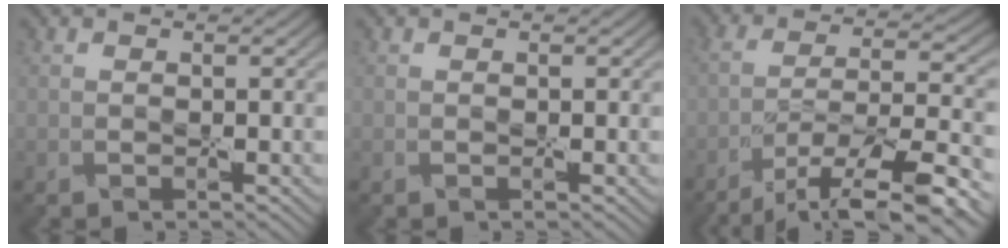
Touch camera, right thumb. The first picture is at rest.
{"total": 0.0}
{"total": 13.4, "force": [-9.3, 3.4, 9.0], "torque": [-0.159, -0.013, -0.146]}